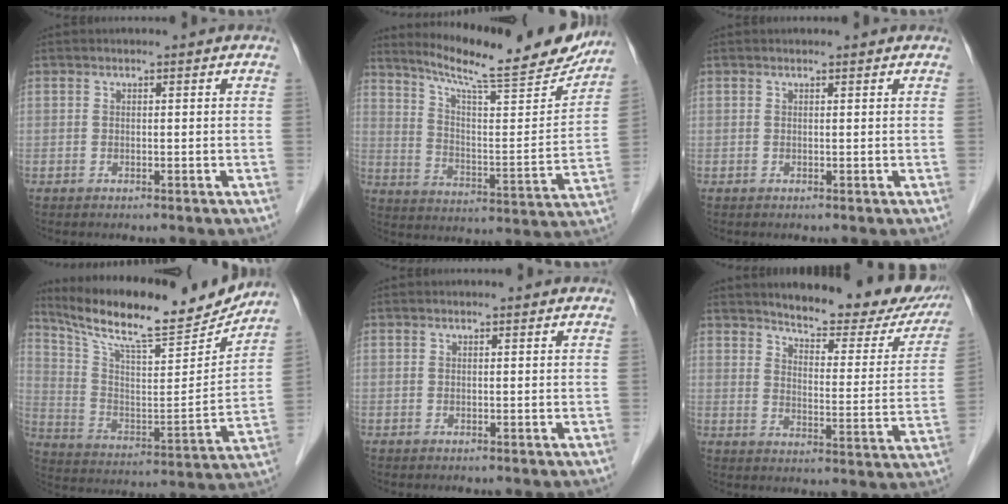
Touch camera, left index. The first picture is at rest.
{"total": 21.4, "force": [19.0, 2.0, 9.8], "torque": [-0.153, -0.038, 0.269]}
{"total": 0.6, "force": [0.6, 0.1, 0.1], "torque": [-0.006, 0.003, 0.008]}
{"total": 20.0, "force": [17.8, 2.4, 8.9], "torque": [-0.165, -0.018, 0.286]}
{"total": 0.0}
{"total": 18.3, "force": [16.3, 4.3, 7.1], "torque": [-0.071, -0.040, 0.191]}